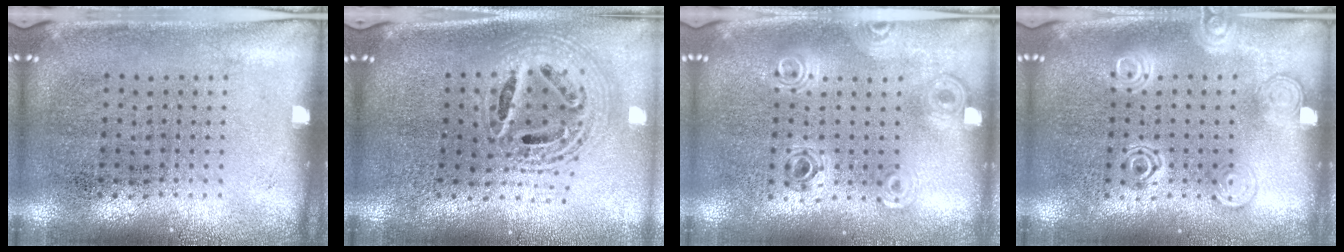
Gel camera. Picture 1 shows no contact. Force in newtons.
{"total": 2.3, "press": 1.8, "slide": 1.4}
{"total": 1.0, "press": 0.9, "slide": 0.2}
{"total": 2.5, "press": 2.4, "slide": 0.4}